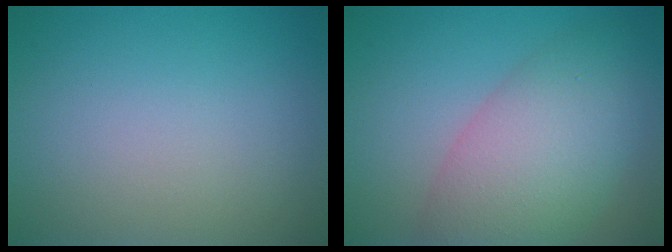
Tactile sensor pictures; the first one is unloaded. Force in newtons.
{"total": 7.7, "press": 7.7, "slide": 0.4}